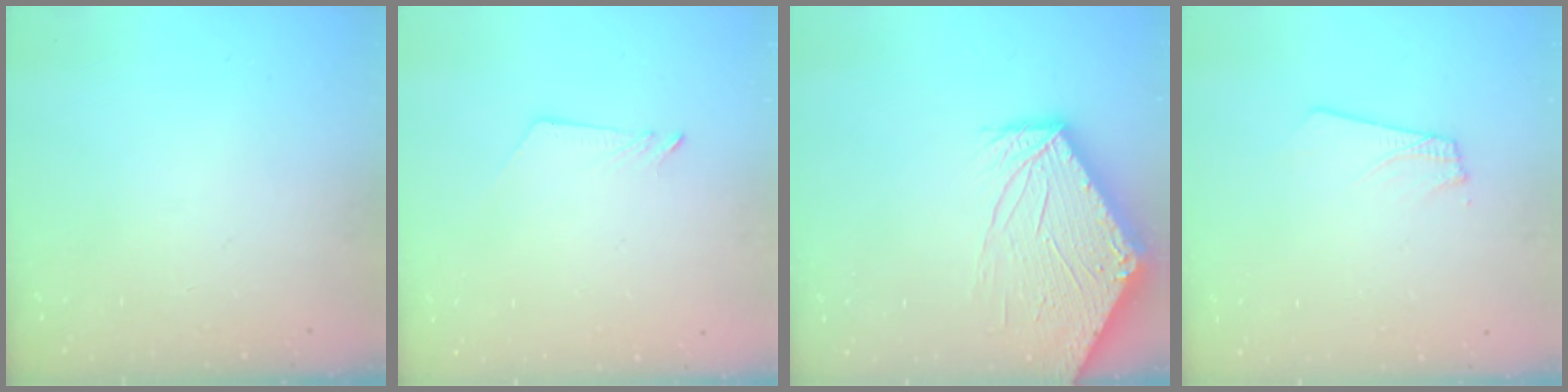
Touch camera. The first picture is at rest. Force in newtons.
{"total": 2.6, "press": 2.6, "slide": 0.3}
{"total": 11.1, "press": 11.0, "slide": 1.3}
{"total": 1.8, "press": 1.8, "slide": 0.1}